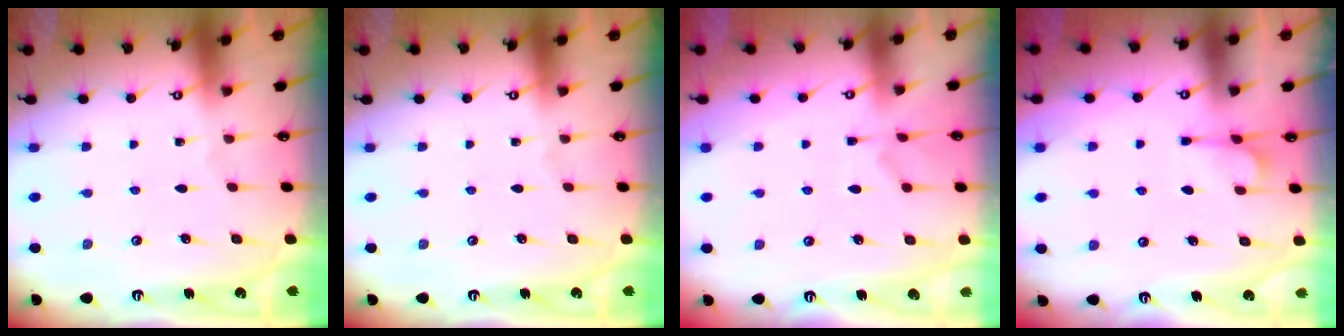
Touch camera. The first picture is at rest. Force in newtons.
{"total": 0.0}
{"total": 2.1, "press": 1.9, "slide": 1.0}
{"total": 1.9, "press": 1.4, "slide": 1.2}